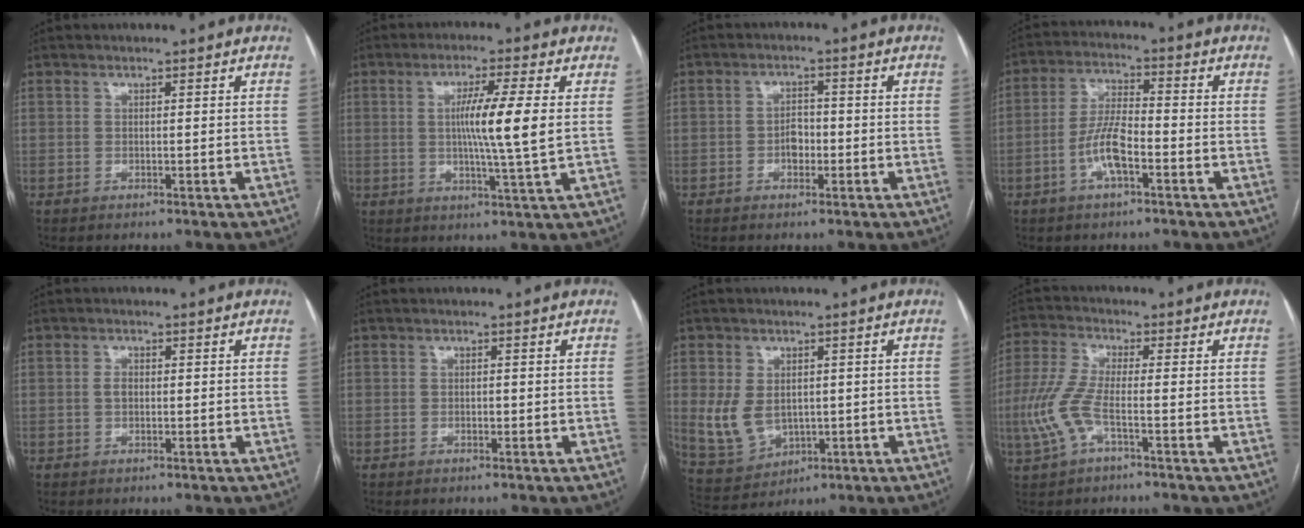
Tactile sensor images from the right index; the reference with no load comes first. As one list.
[{"total": 8.9, "force": [0.9, -0.8, 8.8], "torque": [-0.155, -0.007, 0.013]}, {"total": 2.9, "force": [-0.9, 1.8, 2.1], "torque": [-0.031, 0.007, -0.016]}, {"total": 7.2, "force": [-2.8, 2.0, 6.4], "torque": [-0.135, 0.008, -0.054]}, {"total": 1.5, "force": [0.0, 0.9, 1.1], "torque": [-0.021, 0.003, -0.002]}, {"total": 0.8, "force": [-0.2, 0.5, 0.6], "torque": [-0.011, 0.001, -0.004]}, {"total": 7.7, "force": [0.0, 5.9, 5.0], "torque": [-0.106, 0.004, 0.023]}, {"total": 7.1, "force": [-2.3, 1.7, 6.5], "torque": [-0.163, 0.003, -0.053]}]